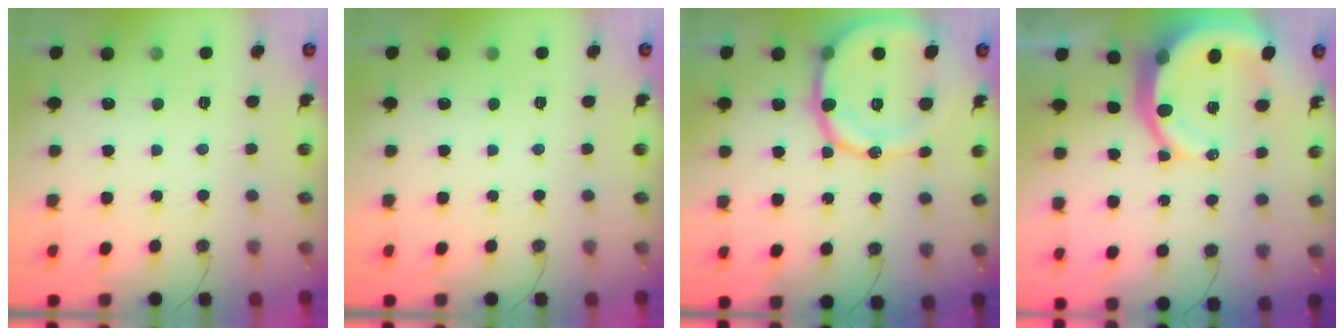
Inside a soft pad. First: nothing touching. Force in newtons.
{"total": 0.0}
{"total": 18.8, "press": 18.5, "slide": 3.4}
{"total": 14.5, "press": 14.4, "slide": 1.7}